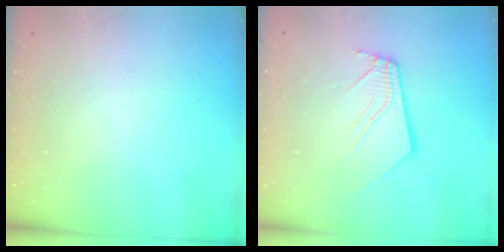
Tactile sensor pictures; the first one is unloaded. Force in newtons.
{"total": 10.2, "press": 10.1, "slide": 1.2}